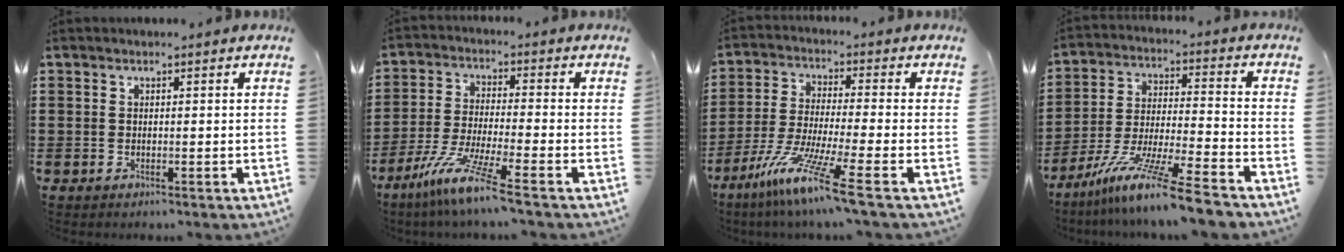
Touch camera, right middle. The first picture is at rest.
{"total": 8.7, "force": [-6.5, -0.3, 5.8], "torque": [-0.128, -0.020, -0.128]}
{"total": 10.1, "force": [-7.0, -0.8, 7.3], "torque": [-0.160, -0.020, -0.143]}
{"total": 12.1, "force": [-10.0, -0.7, 6.7], "torque": [-0.125, 0.004, -0.195]}